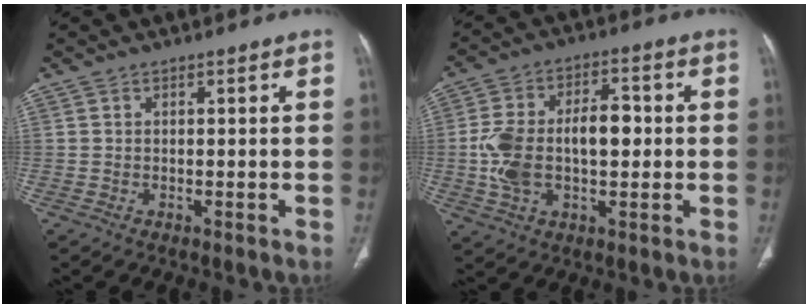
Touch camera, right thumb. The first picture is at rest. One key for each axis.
{"total": 14.4, "fx": -0.5, "fy": 8.2, "fz": 11.8, "tx": -0.218, "ty": 0.032, "tz": -0.005}